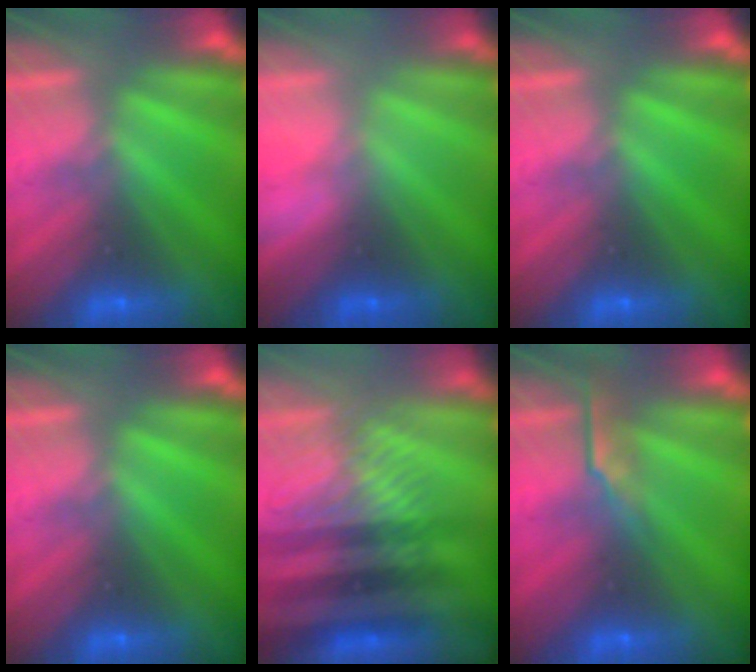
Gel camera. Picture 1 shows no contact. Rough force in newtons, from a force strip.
{"total": 2.7}
{"total": 0.0}
{"total": 0.0}
{"total": 4.0}
{"total": 2.7}